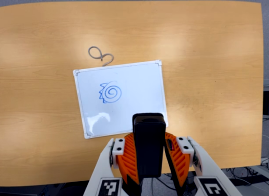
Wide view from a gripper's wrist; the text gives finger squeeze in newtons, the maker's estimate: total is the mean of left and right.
{"total": 7.9, "left": 6.5, "right": 9.3}